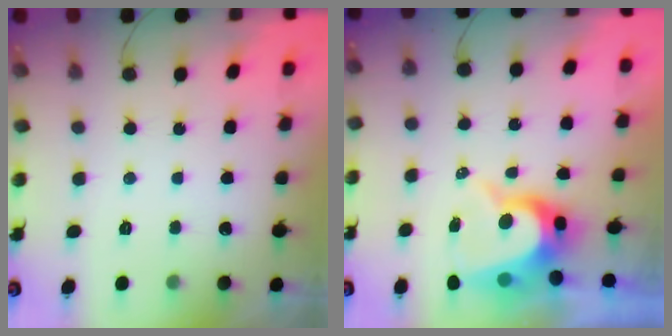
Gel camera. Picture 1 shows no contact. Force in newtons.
{"total": 10.4, "press": 10.3, "slide": 1.0}